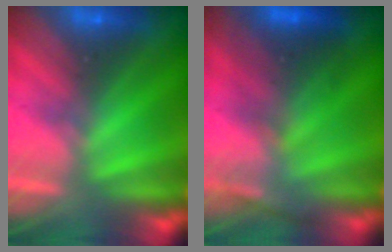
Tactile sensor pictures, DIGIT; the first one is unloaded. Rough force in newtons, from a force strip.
{"total": 2.7}